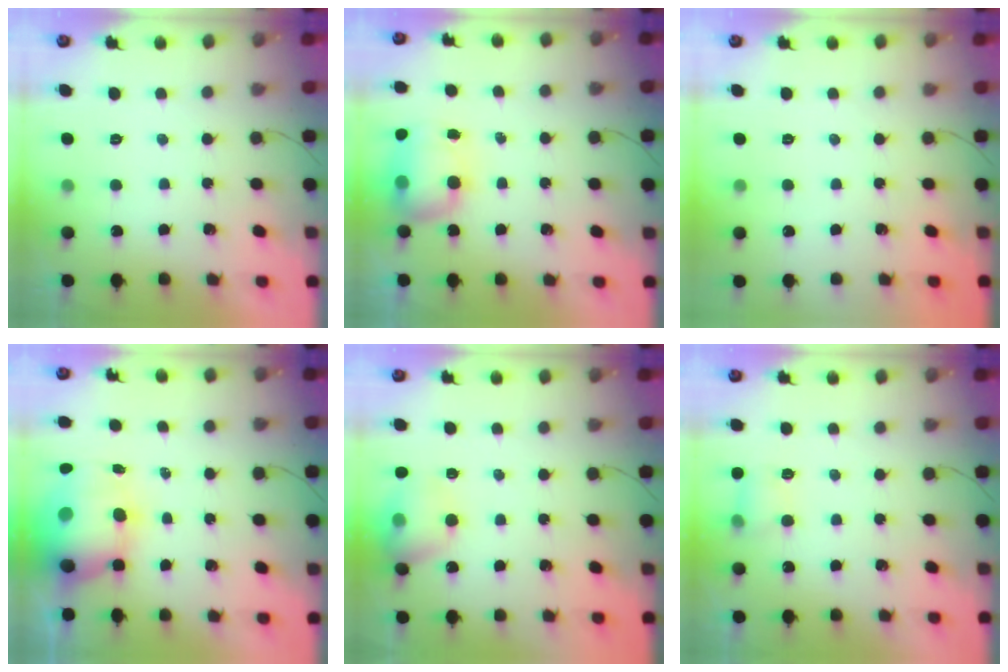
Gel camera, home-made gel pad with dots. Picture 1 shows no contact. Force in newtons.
{"total": 9.1, "press": 8.1, "slide": 4.2}
{"total": 0.0}
{"total": 13.6, "press": 13.1, "slide": 3.4}
{"total": 11.8, "press": 11.6, "slide": 1.8}
{"total": 5.0, "press": 4.8, "slide": 1.4}